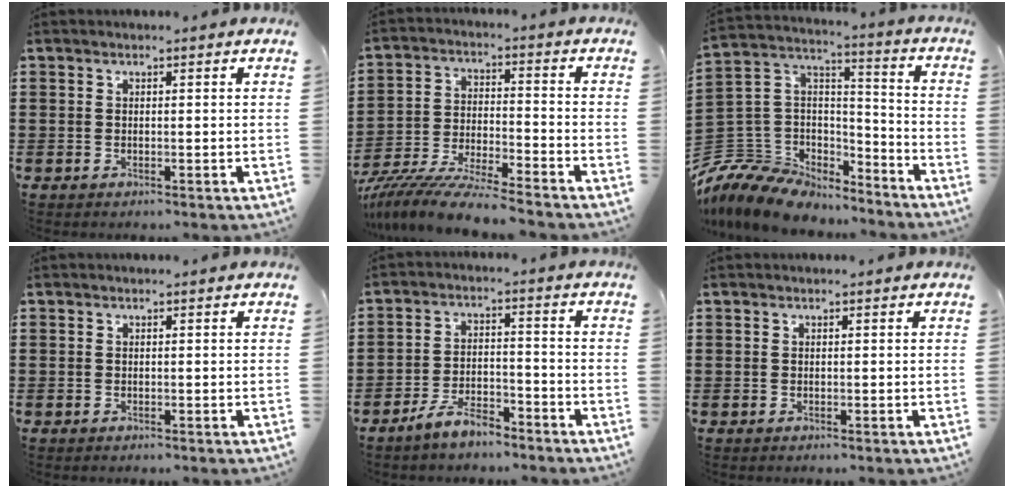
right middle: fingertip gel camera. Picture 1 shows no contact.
{"total": 8.4, "force": [-8.1, -0.2, 2.4], "torque": [-0.052, -0.001, -0.161]}
{"total": 11.1, "force": [-9.1, 5.7, 2.5], "torque": [-0.094, 0.010, -0.184]}
{"total": 0.0}
{"total": 5.6, "force": [-4.9, 1.4, 2.5], "torque": [-0.052, 0.006, -0.095]}
{"total": 0.0}